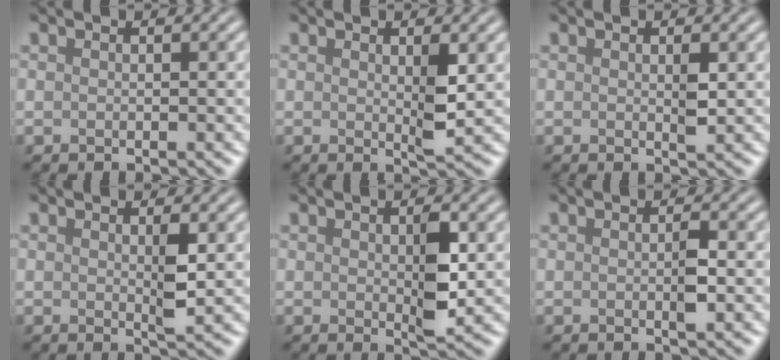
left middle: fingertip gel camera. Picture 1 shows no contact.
{"total": 1.9, "force": [0.4, 0.3, 1.9], "torque": [-0.032, -0.007, 0.008]}
{"total": 1.0, "force": [0.1, 0.2, 1.0], "torque": [-0.019, -0.002, 0.002]}
{"total": 1.7, "force": [0.3, 0.3, 1.7], "torque": [-0.029, -0.003, 0.005]}
{"total": 2.9, "force": [0.2, 1.0, 2.7], "torque": [-0.048, -0.006, 0.006]}
{"total": 1.3, "force": [-0.1, 0.2, 1.3], "torque": [-0.022, -0.001, -0.001]}